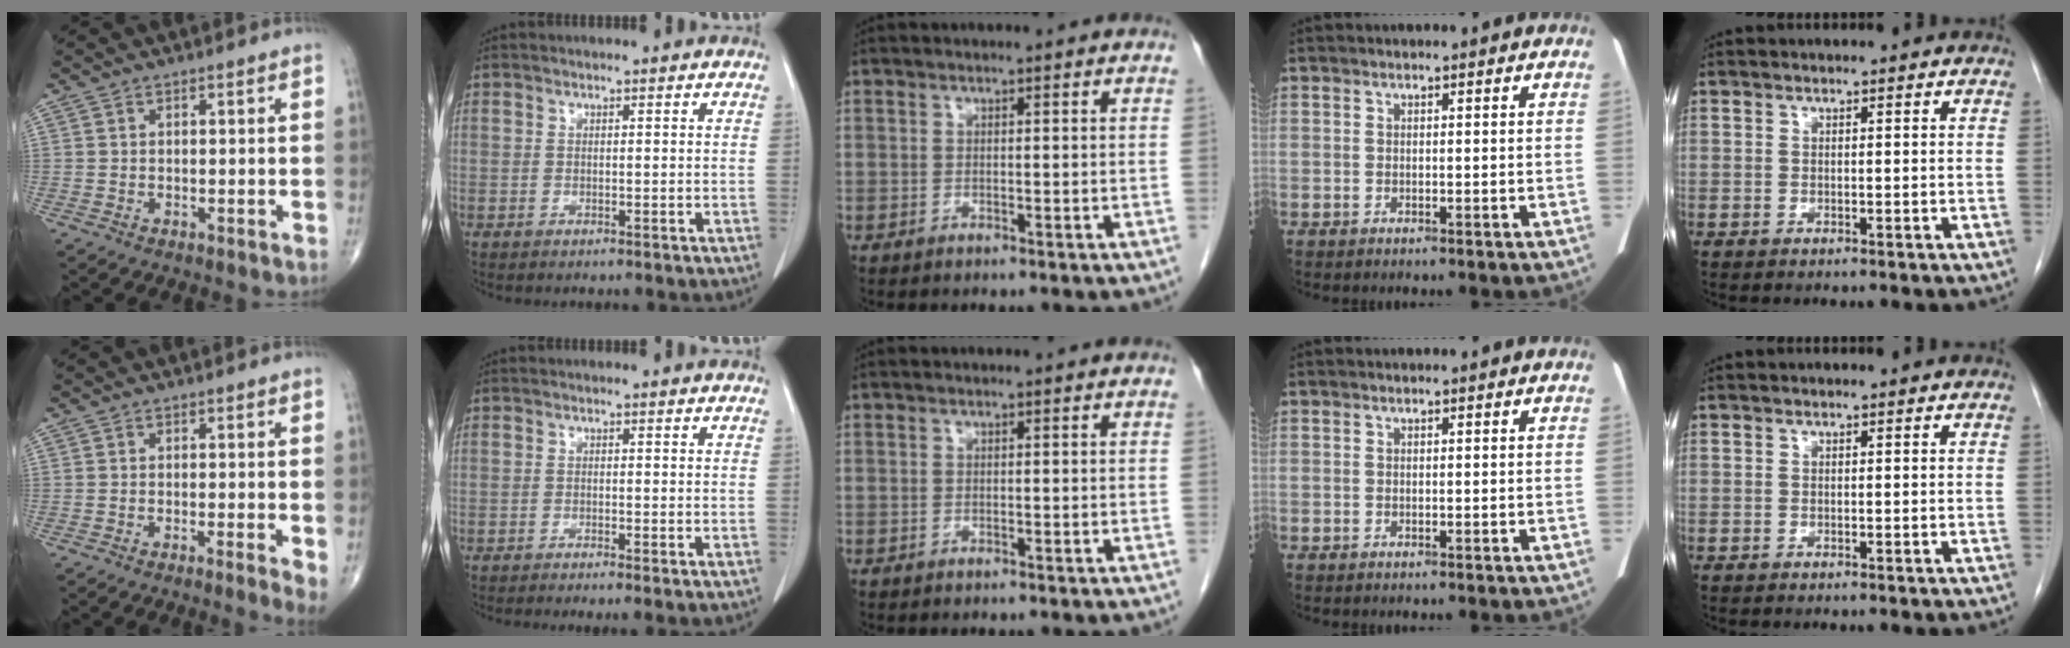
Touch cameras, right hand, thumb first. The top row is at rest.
{"thumb": {"total": 2.9, "force": [-0.6, 0.4, 2.8], "torque": [-0.049, -0.011, -0.016]}, "index": {"total": 1.7, "force": [-1.2, -0.2, 1.1], "torque": [-0.018, -0.001, -0.020]}}